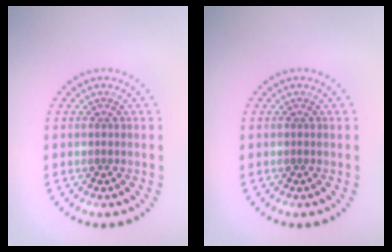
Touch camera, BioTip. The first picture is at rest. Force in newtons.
{"total": 0.0}